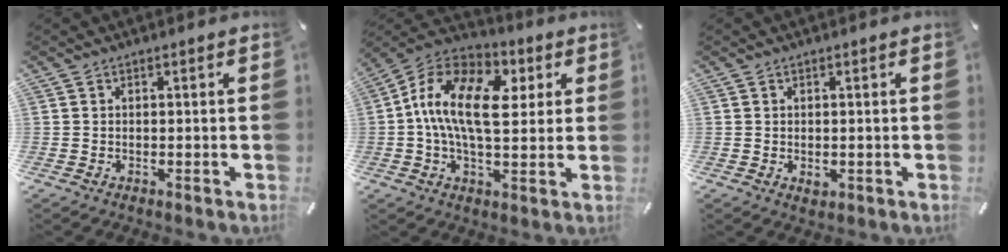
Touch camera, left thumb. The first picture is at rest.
{"total": 17.0, "force": [2.4, 9.5, 13.8], "torque": [-0.293, -0.003, 0.037]}
{"total": 1.2, "force": [-0.1, 1.0, 0.8], "torque": [-0.014, 0.002, -0.002]}